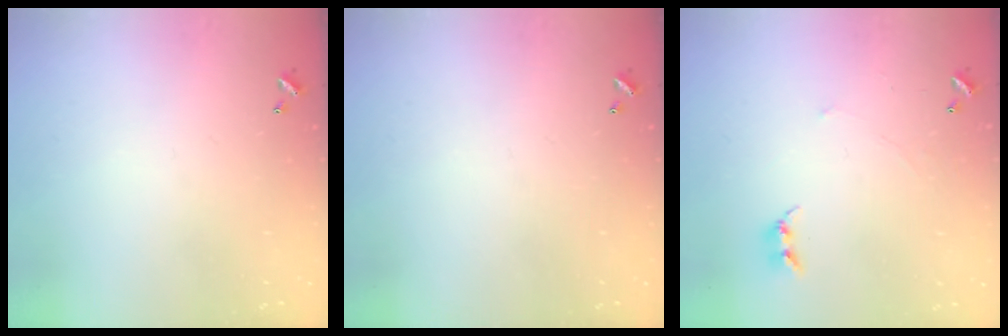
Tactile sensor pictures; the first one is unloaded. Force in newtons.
{"total": 0.0}
{"total": 2.7, "press": 2.7, "slide": 0.3}